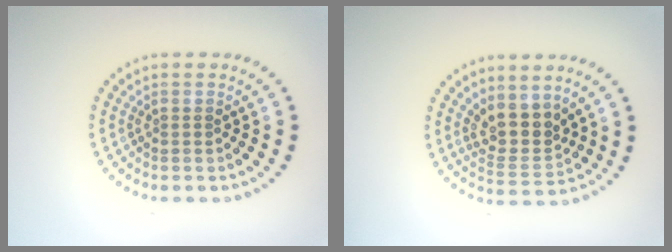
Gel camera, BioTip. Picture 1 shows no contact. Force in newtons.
{"total": 3.5, "press": 2.9, "slide": 2.0}